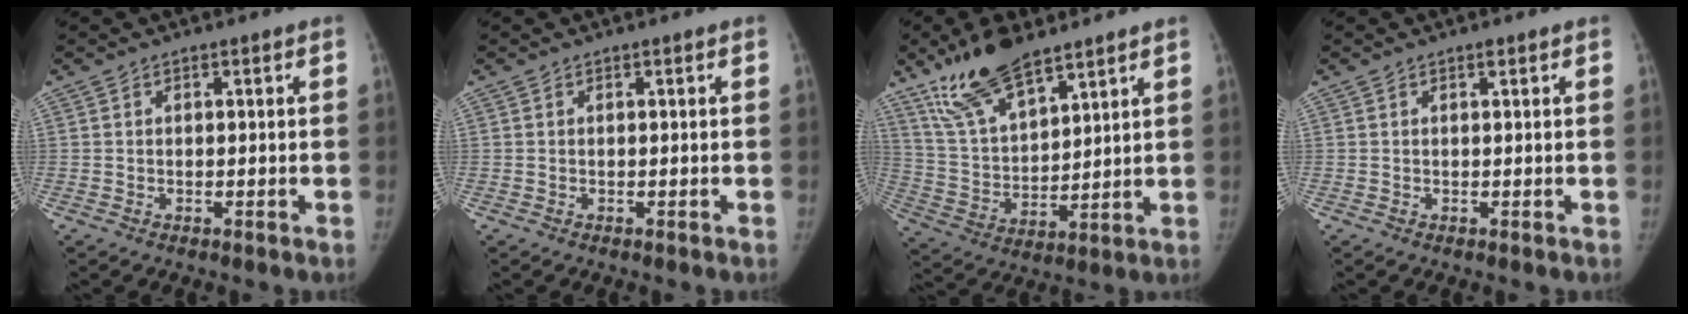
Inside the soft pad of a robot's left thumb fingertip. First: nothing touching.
{"total": 0.0}
{"total": 14.7, "force": [10.7, 5.2, 8.6], "torque": [-0.140, -0.047, 0.215]}
{"total": 0.7, "force": [0.4, 0.2, 0.4], "torque": [-0.008, -0.002, 0.006]}